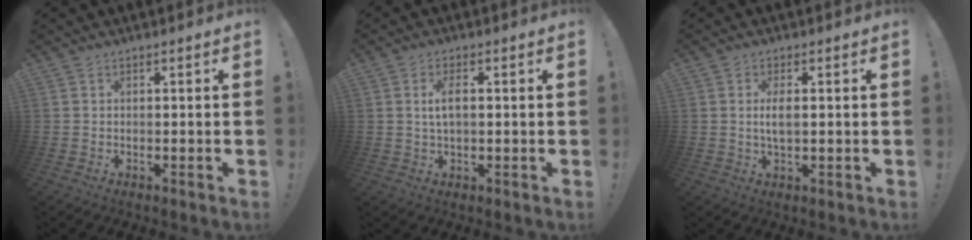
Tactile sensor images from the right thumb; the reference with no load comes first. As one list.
[{"total": 4.3, "force": [0.7, 1.8, 3.8], "torque": [-0.060, 0.000, 0.008]}, {"total": 3.9, "force": [0.3, 1.4, 3.7], "torque": [-0.062, -0.006, 0.000]}]